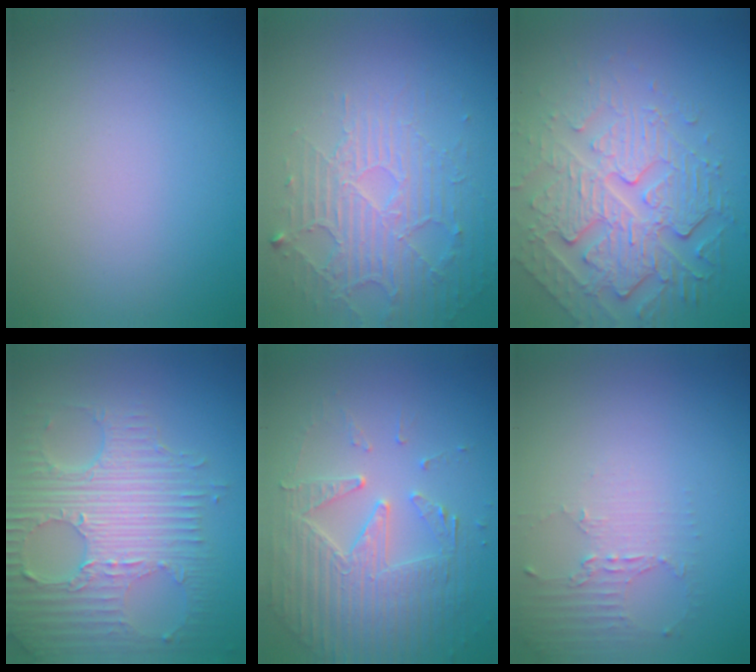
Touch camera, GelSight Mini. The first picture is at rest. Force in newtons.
{"total": 5.6, "press": 3.4, "slide": 4.4}
{"total": 6.7, "press": 5.0, "slide": 4.5}
{"total": 8.1, "press": 5.8, "slide": 5.7}
{"total": 5.2, "press": 4.5, "slide": 2.6}
{"total": 2.2, "press": 1.6, "slide": 1.5}